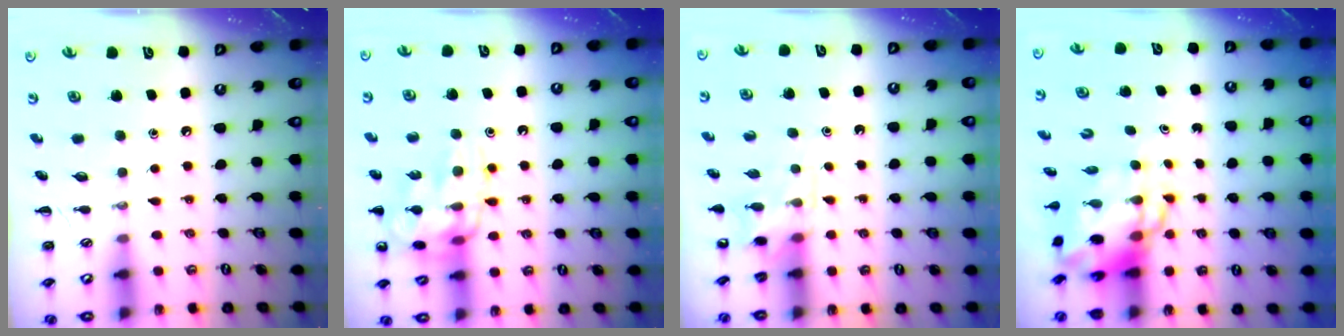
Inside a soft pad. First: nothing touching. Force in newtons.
{"total": 15.5, "press": 15.4, "slide": 1.7}
{"total": 4.4, "press": 4.2, "slide": 1.6}
{"total": 8.3, "press": 8.0, "slide": 2.2}